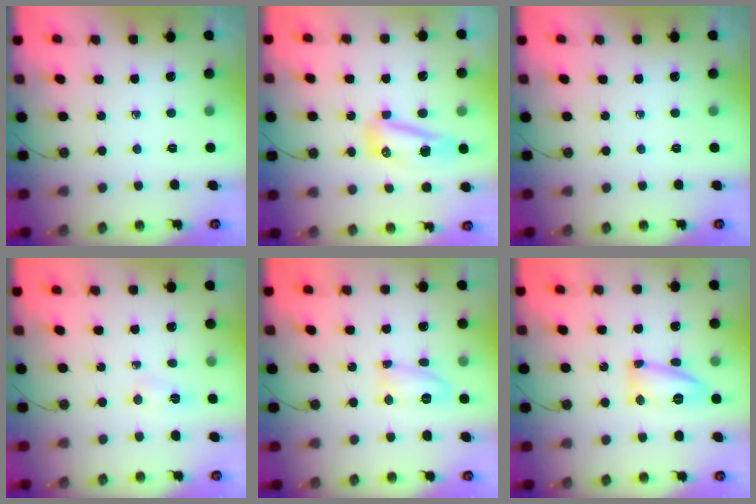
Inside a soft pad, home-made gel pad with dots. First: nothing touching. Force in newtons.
{"total": 16.3, "press": 11.1, "slide": 11.9}
{"total": 0.0}
{"total": 2.9, "press": 2.9, "slide": 0.4}
{"total": 21.8, "press": 9.7, "slide": 19.6}
{"total": 11.1, "press": 10.9, "slide": 2.4}